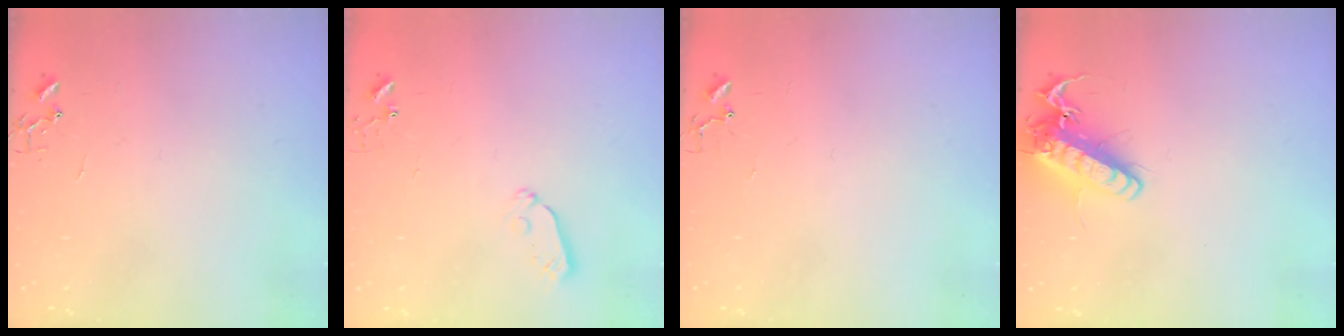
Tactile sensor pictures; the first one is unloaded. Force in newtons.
{"total": 3.7, "press": 3.6, "slide": 0.5}
{"total": 4.1, "press": 4.1, "slide": 0.2}
{"total": 16.5, "press": 16.3, "slide": 2.7}